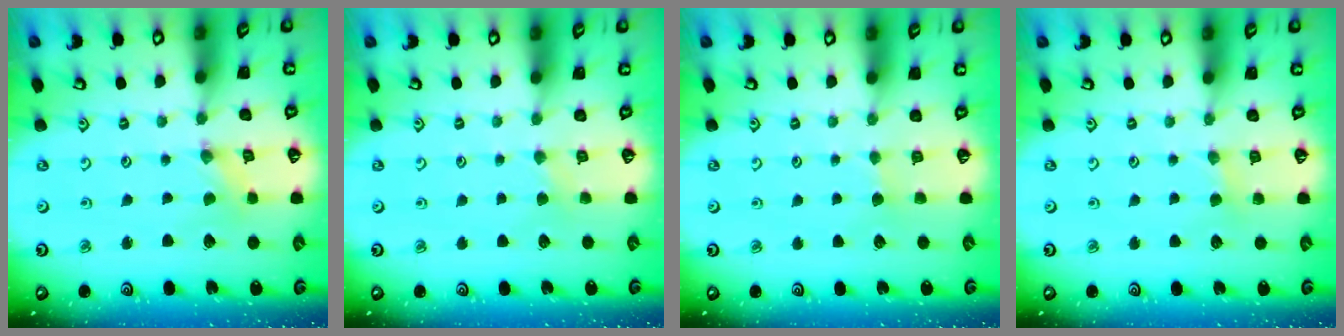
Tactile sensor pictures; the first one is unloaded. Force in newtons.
{"total": 1.9, "press": 1.9, "slide": 0.4}
{"total": 2.2, "press": 2.2, "slide": 0.2}
{"total": 2.2, "press": 2.2, "slide": 0.4}